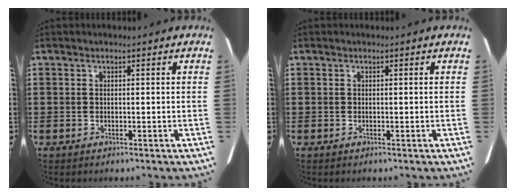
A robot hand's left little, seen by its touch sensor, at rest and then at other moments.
{"total": 0.0}